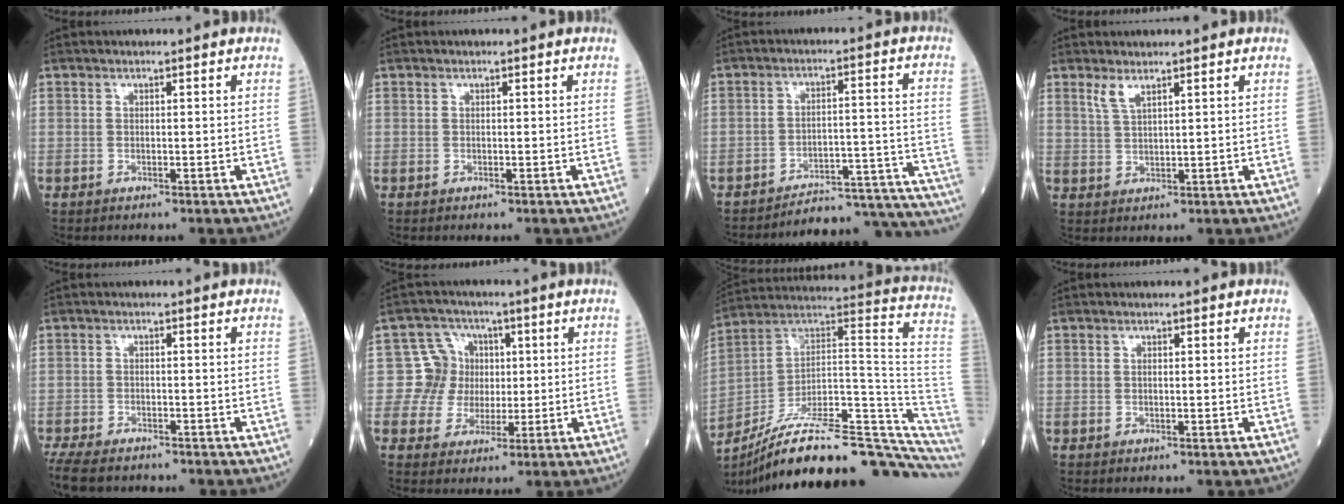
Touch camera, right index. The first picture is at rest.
{"total": 0.0}
{"total": 19.6, "force": [-19.5, 0.7, 2.3], "torque": [0.019, 0.033, -0.248]}
{"total": 2.2, "force": [1.6, 0.3, 1.5], "torque": [-0.038, -0.001, 0.038]}
{"total": 9.2, "force": [-7.8, 2.9, 3.9], "torque": [-0.078, -0.015, -0.124]}
{"total": 6.4, "force": [0.5, 6.4, 0.1], "torque": [0.012, 0.022, 0.007]}
{"total": 26.2, "force": [-19.4, 4.6, 16.9], "torque": [-0.187, 0.047, -0.297]}
{"total": 0.0}